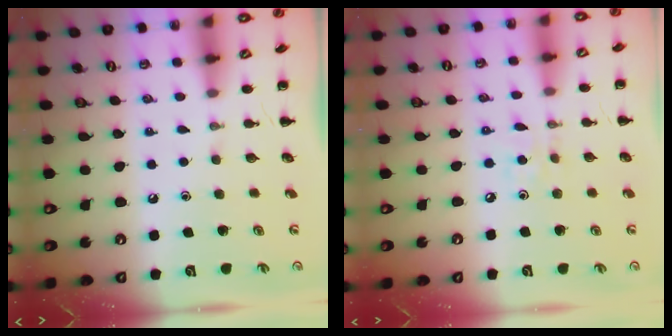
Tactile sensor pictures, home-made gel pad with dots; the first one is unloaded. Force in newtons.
{"total": 2.1, "press": 2.1, "slide": 0.6}